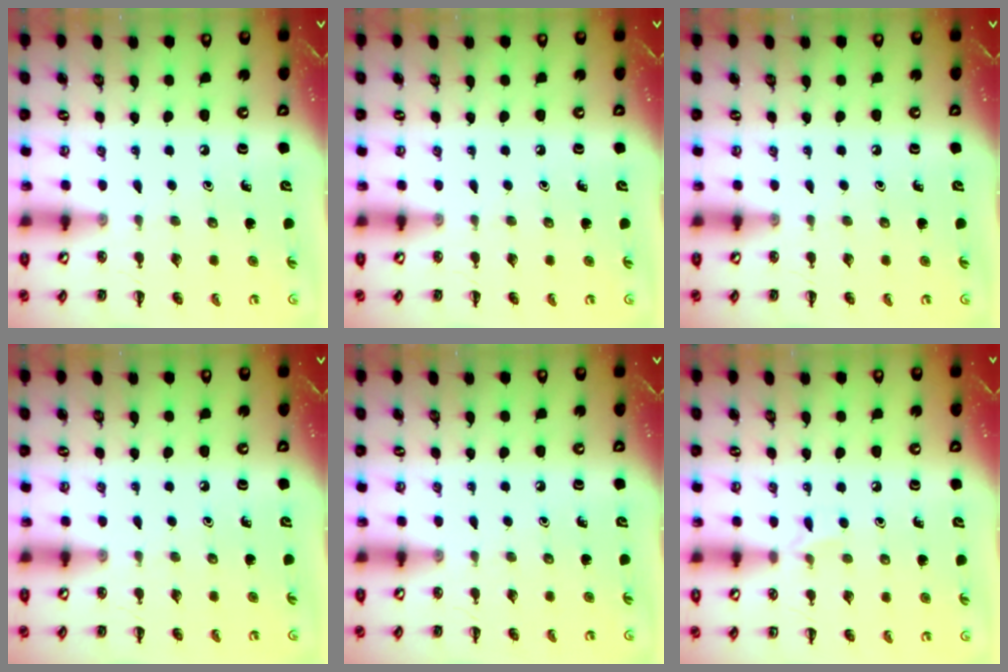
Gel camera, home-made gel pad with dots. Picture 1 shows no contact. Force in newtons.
{"total": 0.0}
{"total": 0.0}
{"total": 0.0}
{"total": 0.0}
{"total": 4.1, "press": 3.9, "slide": 1.3}